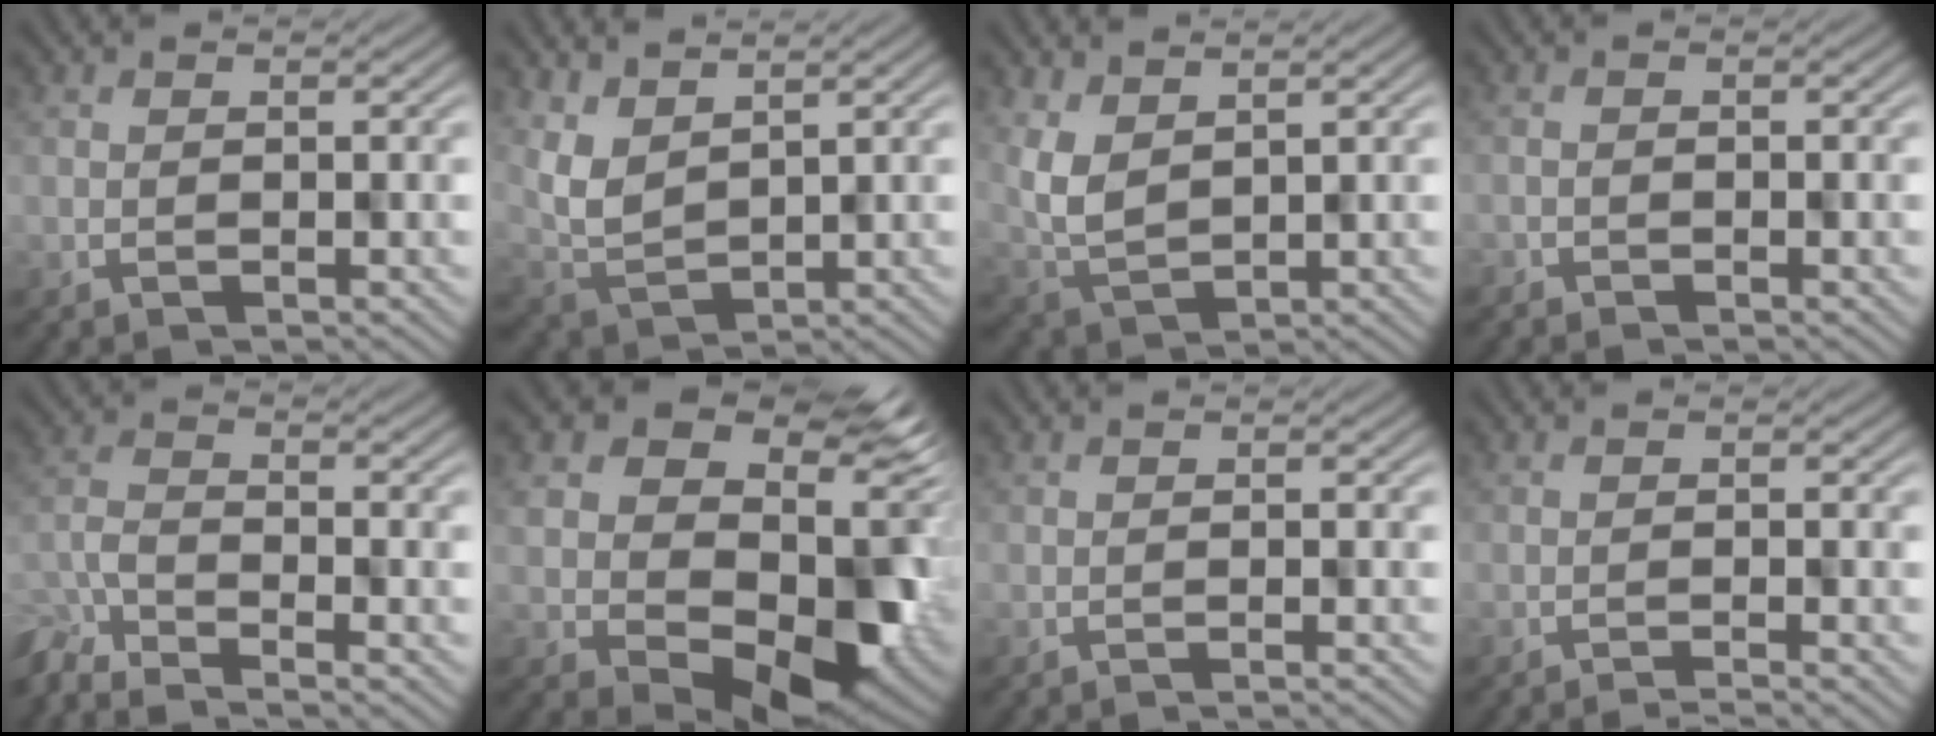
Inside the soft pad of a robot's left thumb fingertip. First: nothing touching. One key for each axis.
{"total": 5.5, "fx": 3.4, "fy": 3.2, "fz": 2.9, "tx": -0.075, "ty": -0.014, "tz": 0.076}
{"total": 5.2, "fx": 2.3, "fy": 3.4, "fz": 3.2, "tx": -0.081, "ty": -0.014, "tz": 0.051}
{"total": 0.6, "fx": -0.6, "fy": 0.0, "fz": -0.1, "tx": 0.004, "ty": -0.001, "tz": -0.010}
{"total": 6.7, "fx": -5.0, "fy": 2.4, "fz": 3.7, "tx": -0.084, "ty": -0.021, "tz": -0.102}
{"total": 15.2, "fx": 2.0, "fy": 11.1, "fz": 10.2, "tx": -0.149, "ty": -0.035, "tz": 0.068}
{"total": 0.8, "fx": -0.7, "fy": -0.1, "fz": 0.3, "tx": 0.001, "ty": 0.004, "tz": -0.015}
{"total": 1.8, "fx": -1.5, "fy": -0.1, "fz": 1.0, "tx": -0.012, "ty": 0.009, "tz": -0.031}